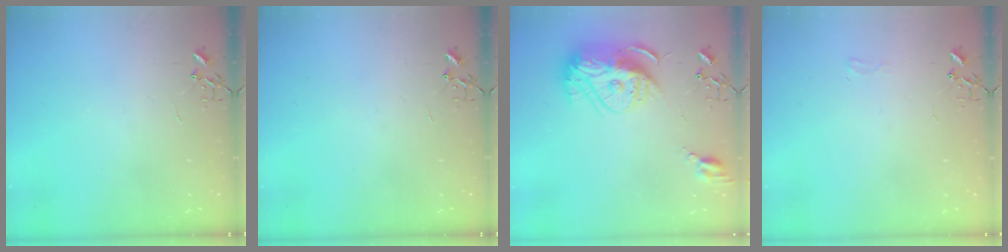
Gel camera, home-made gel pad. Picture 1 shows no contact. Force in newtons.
{"total": 0.0}
{"total": 16.6, "press": 16.5, "slide": 1.7}
{"total": 6.0, "press": 6.0, "slide": 0.4}